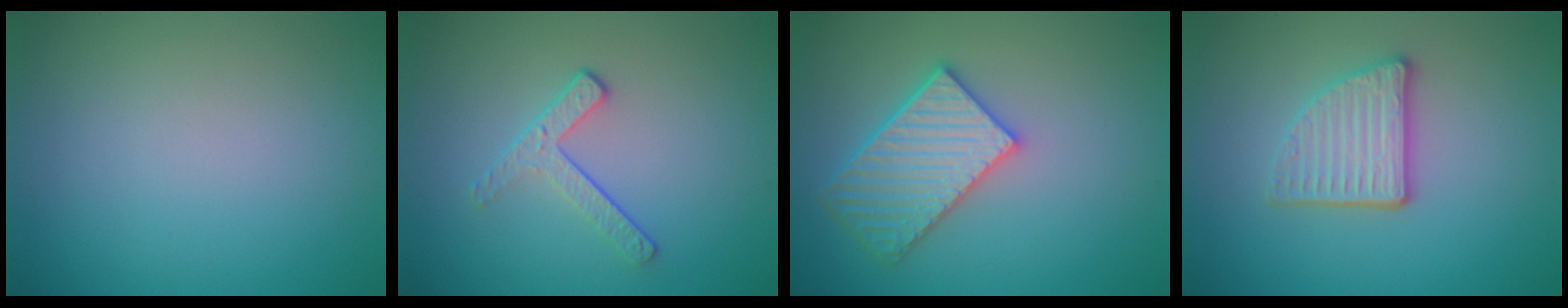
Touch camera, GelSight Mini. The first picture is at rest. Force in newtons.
{"total": 2.0, "press": 1.4, "slide": 1.5}
{"total": 4.8, "press": 4.3, "slide": 2.0}
{"total": 3.6, "press": 3.0, "slide": 1.9}